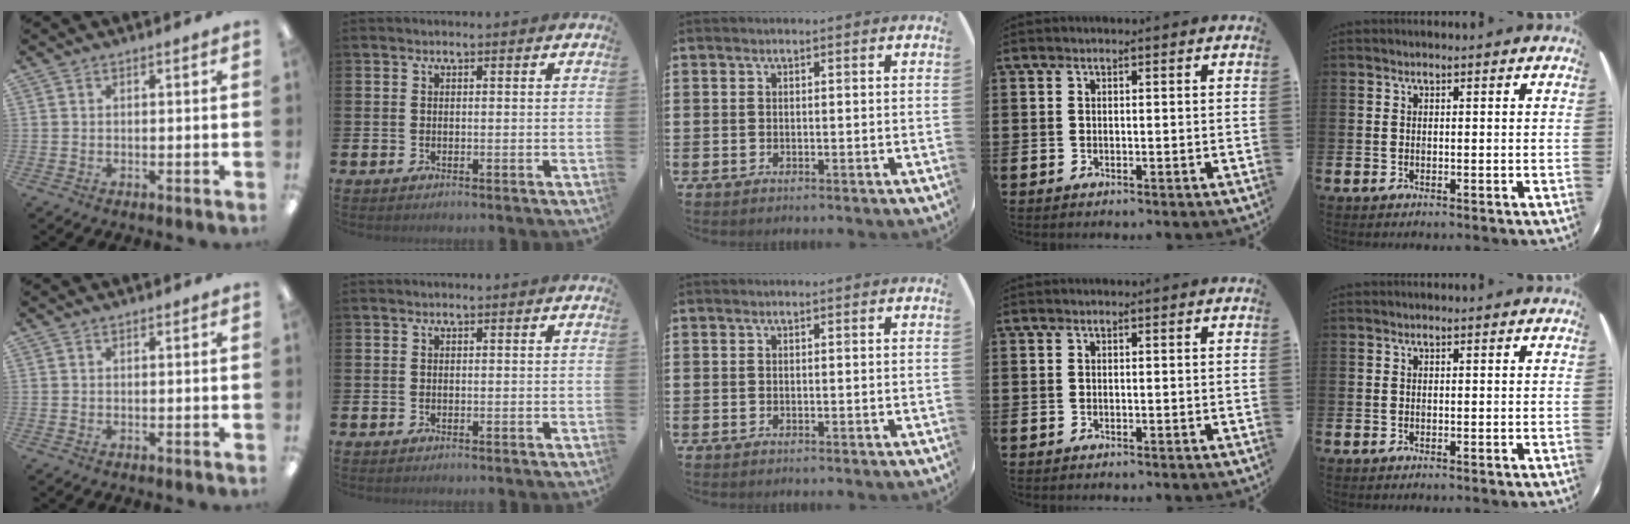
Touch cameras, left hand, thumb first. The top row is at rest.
{}